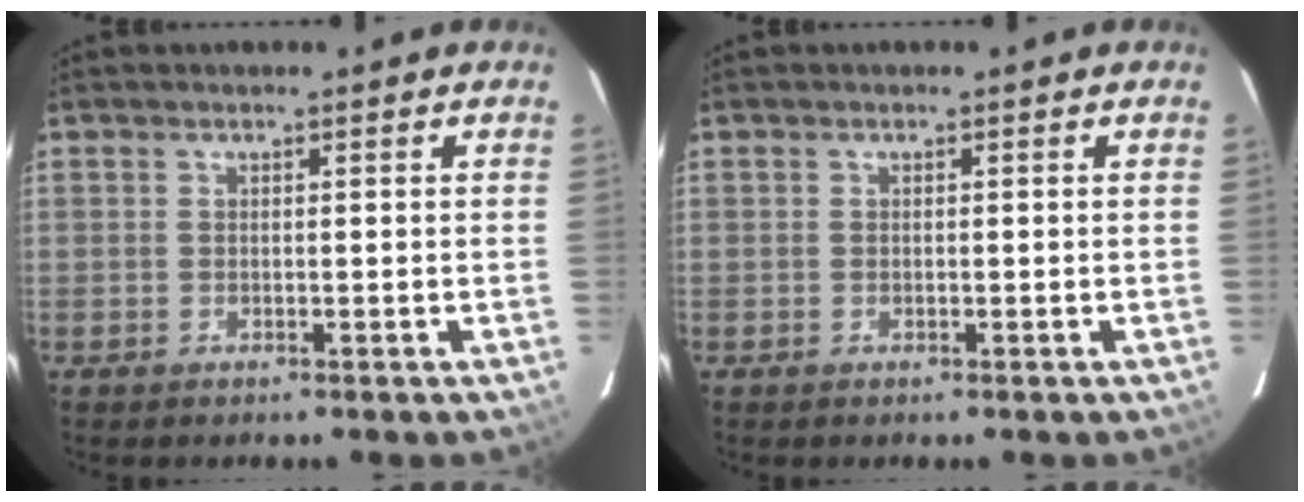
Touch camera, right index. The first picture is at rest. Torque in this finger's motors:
{"motor_torque": [-0.19, 0.06, -0.02, -0.01]}